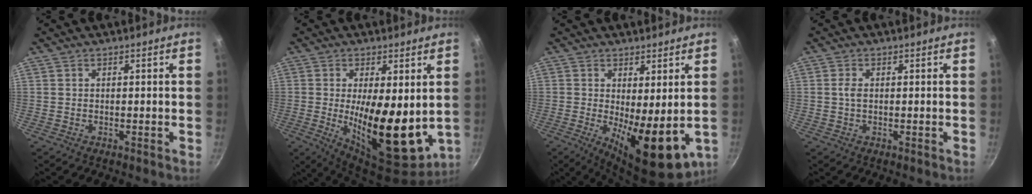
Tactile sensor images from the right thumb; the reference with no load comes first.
{"total": 17.0, "force": [0.0, 6.8, 15.5], "torque": [-0.223, -0.030, 0.012]}
{"total": 11.8, "force": [-0.9, 4.4, 11.0], "torque": [-0.140, -0.017, 0.000]}
{"total": 1.6, "force": [0.1, 1.0, 1.3], "torque": [-0.027, 0.002, 0.000]}